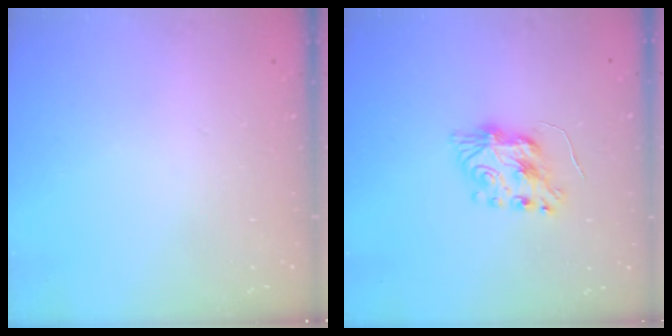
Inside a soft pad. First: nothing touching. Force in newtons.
{"total": 8.7, "press": 8.6, "slide": 0.6}